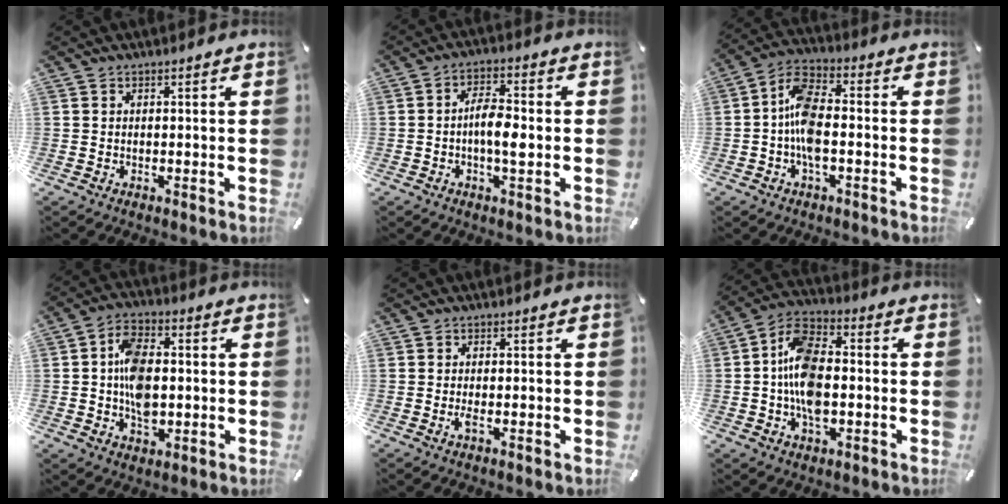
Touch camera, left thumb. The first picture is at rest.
{"total": 6.7, "force": [-1.3, 2.8, 6.0], "torque": [-0.109, 0.011, -0.023]}
{"total": 9.0, "force": [-2.1, 4.3, 7.5], "torque": [-0.165, 0.003, -0.041]}
{"total": 10.5, "force": [-0.6, 7.0, 7.8], "torque": [-0.149, 0.008, -0.010]}
{"total": 1.7, "force": [-0.5, 0.3, 1.6], "torque": [-0.029, -0.002, -0.008]}
{"total": 11.8, "force": [-1.9, 7.3, 9.1], "torque": [-0.200, 0.011, -0.035]}